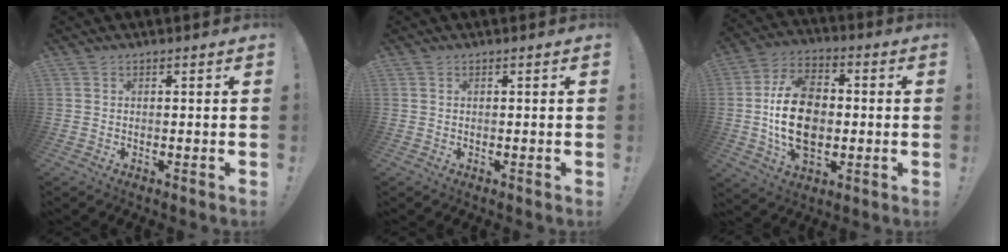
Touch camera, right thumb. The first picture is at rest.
{"total": 0.0}
{"total": 19.0, "force": [-1.1, 13.1, 13.8], "torque": [-0.234, 0.010, -0.019]}